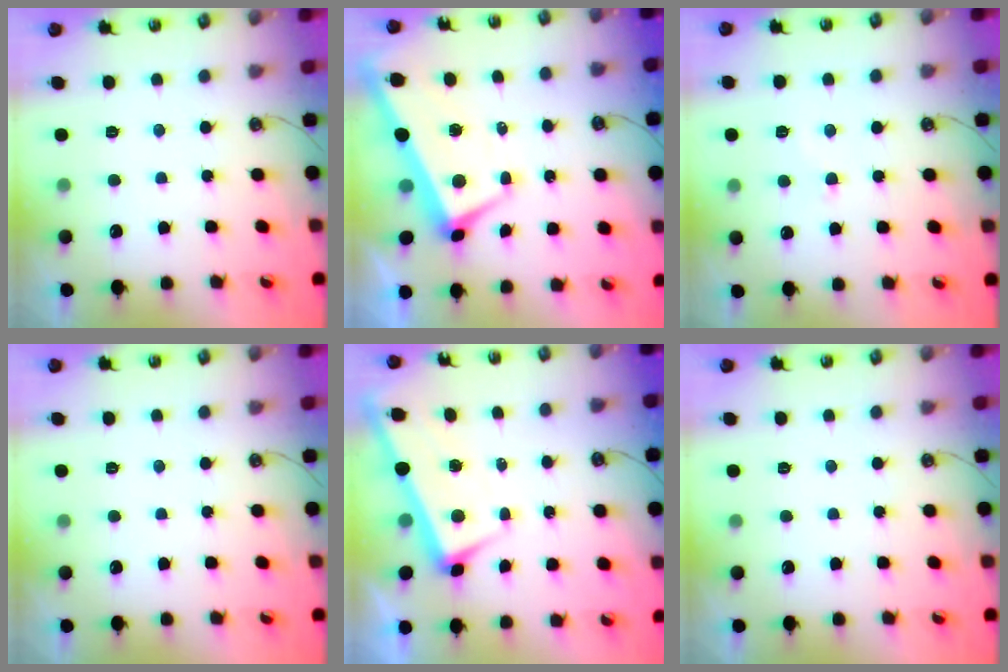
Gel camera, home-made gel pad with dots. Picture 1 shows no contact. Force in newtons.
{"total": 0.8, "press": 0.2, "slide": 0.8}
{"total": 2.4, "press": 2.3, "slide": 0.7}
{"total": 0.0}
{"total": 2.0, "press": 1.9, "slide": 0.6}
{"total": 0.0}